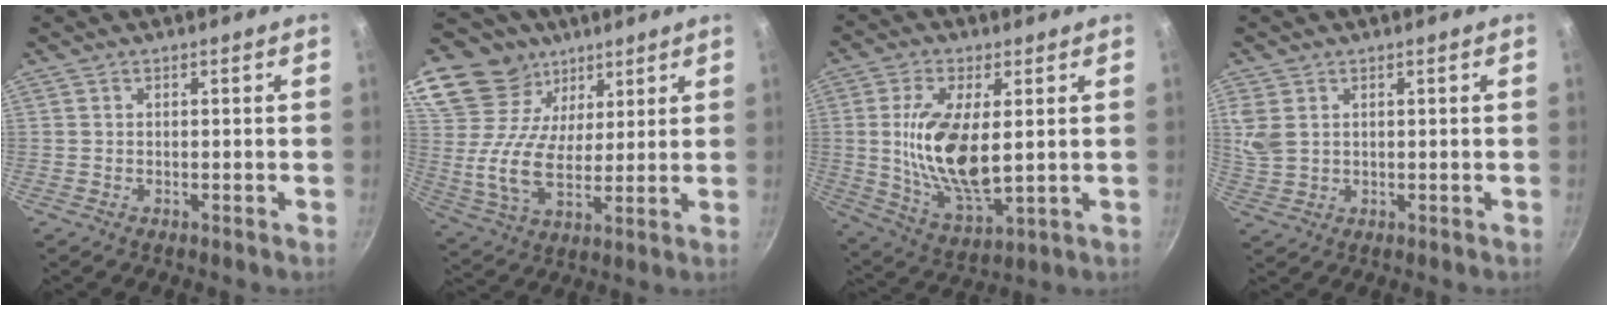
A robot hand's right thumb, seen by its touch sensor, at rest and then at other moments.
{"total": 20.5, "force": [12.1, 13.1, 10.1], "torque": [-0.191, -0.039, 0.222]}
{"total": 15.5, "force": [1.7, 7.0, 13.7], "torque": [-0.254, -0.013, 0.038]}
{"total": 5.0, "force": [1.6, 3.5, 3.2], "torque": [-0.061, -0.005, 0.039]}